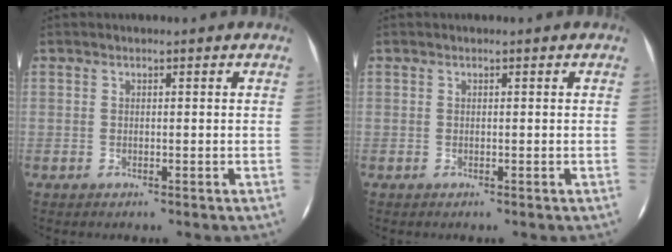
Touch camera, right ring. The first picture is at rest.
{"total": 0.0}